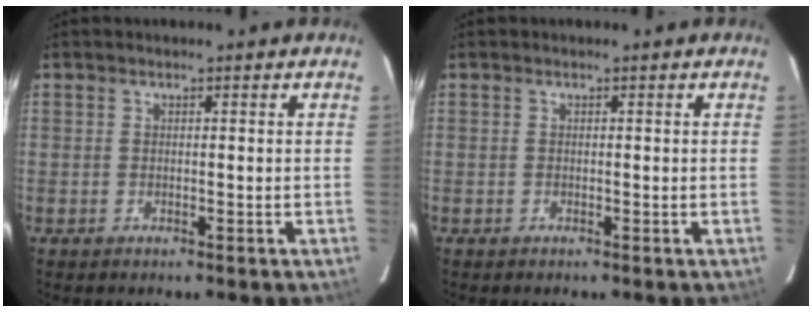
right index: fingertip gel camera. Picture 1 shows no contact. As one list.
[{"total": 0.0}]